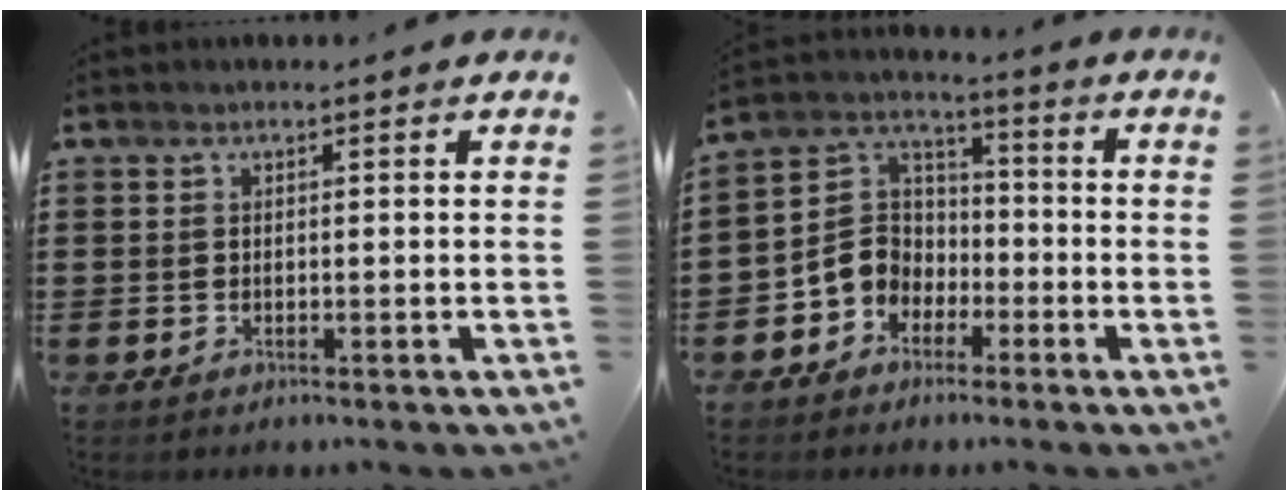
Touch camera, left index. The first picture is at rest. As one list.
[{"total": 6.8, "force": [-2.8, 5.9, 2.0], "torque": [-0.076, 0.011, -0.064]}]